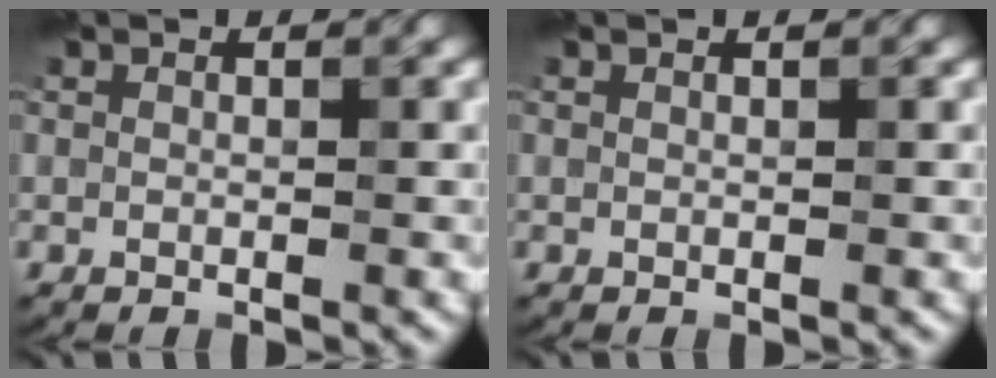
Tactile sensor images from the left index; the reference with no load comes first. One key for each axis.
{"total": 0.0}